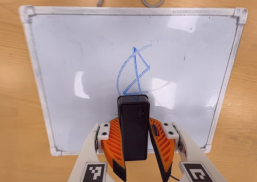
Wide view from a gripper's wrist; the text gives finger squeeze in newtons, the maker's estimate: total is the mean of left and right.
{"total": 7.7, "left": 7.9, "right": 7.5}